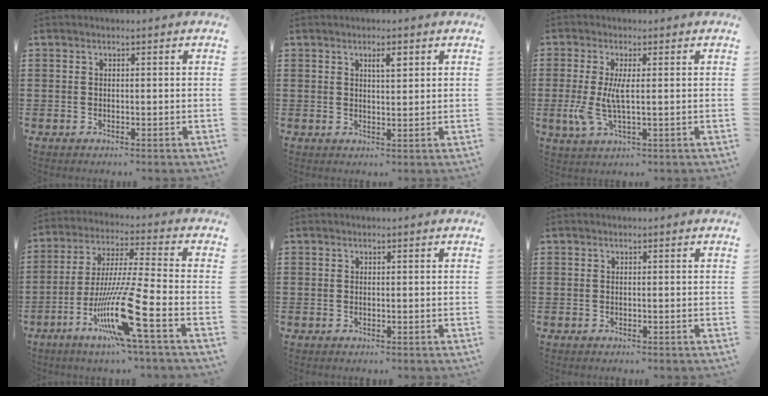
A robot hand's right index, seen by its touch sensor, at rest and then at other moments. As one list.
[{"total": 2.3, "force": [1.1, 0.4, 1.9], "torque": [-0.031, 0.000, 0.015]}, {"total": 5.2, "force": [-0.2, 1.4, 5.0], "torque": [-0.119, -0.011, -0.011]}, {"total": 14.1, "force": [-6.4, 0.4, 12.5], "torque": [-0.266, -0.016, -0.123]}, {"total": 0.0}, {"total": 0.0}]